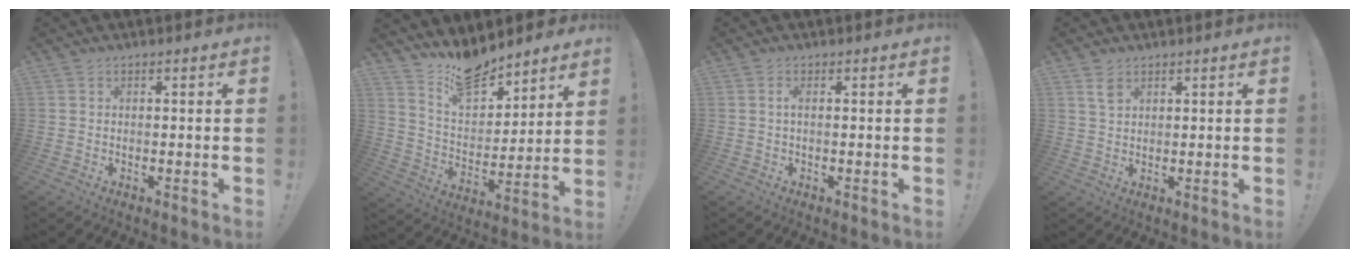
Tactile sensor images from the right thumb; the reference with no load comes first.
{"total": 14.0, "force": [11.8, 5.9, 4.6], "torque": [-0.076, -0.091, 0.216]}
{"total": 1.3, "force": [0.0, 0.3, 1.3], "torque": [-0.027, 0.004, 0.000]}
{"total": 3.3, "force": [2.0, 1.8, 2.0], "torque": [-0.021, -0.010, 0.034]}